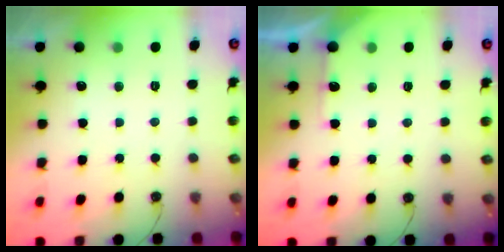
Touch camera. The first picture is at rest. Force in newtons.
{"total": 5.5, "press": 5.5, "slide": 0.4}